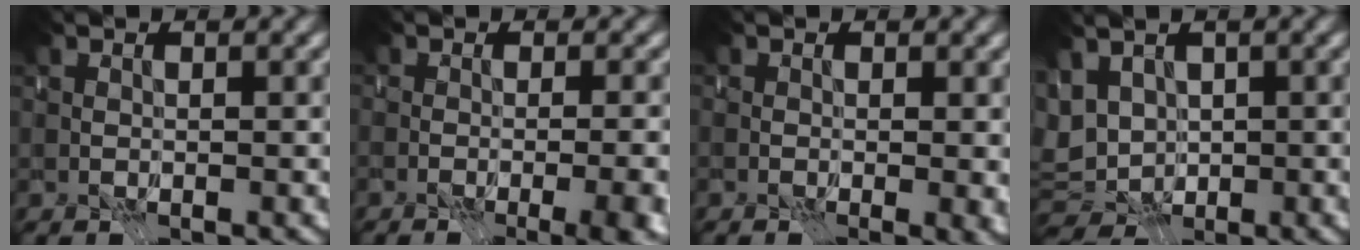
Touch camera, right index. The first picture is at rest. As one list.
[{"total": 9.1, "force": [-4.8, 4.1, 6.5], "torque": [-0.055, -0.012, -0.045]}, {"total": 3.3, "force": [-0.1, 1.7, 2.9], "torque": [-0.023, -0.024, 0.011]}, {"total": 5.1, "force": [0.0, 3.1, 4.0], "torque": [-0.057, -0.002, 0.006]}]